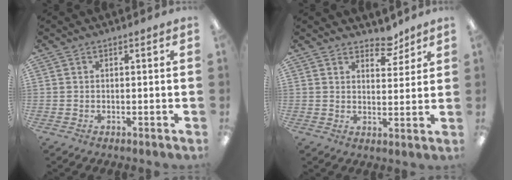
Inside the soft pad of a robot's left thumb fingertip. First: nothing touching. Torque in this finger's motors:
{"motor_torque": [0.08, -0.03, -0.27, -0.08, 0.02]}